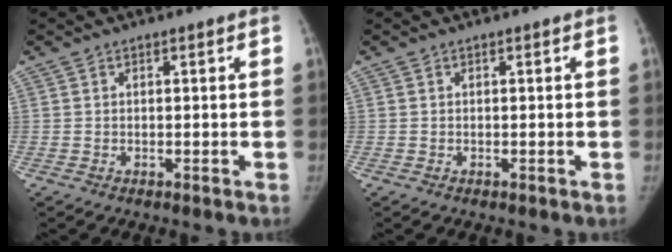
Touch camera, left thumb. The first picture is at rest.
{"total": 0.0}